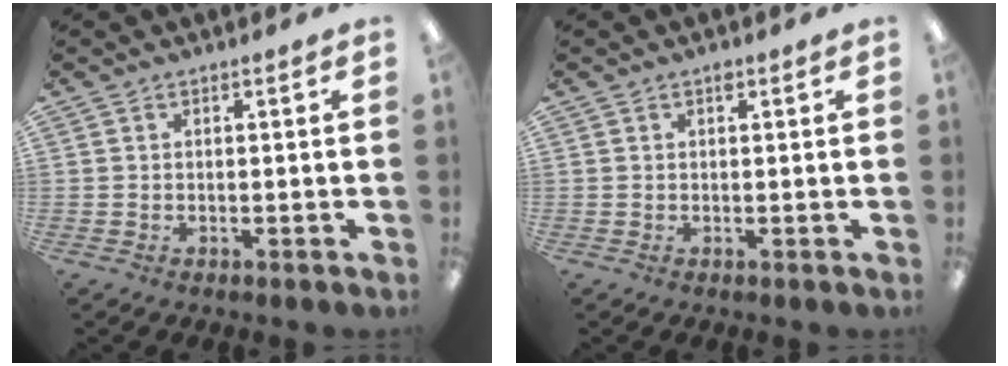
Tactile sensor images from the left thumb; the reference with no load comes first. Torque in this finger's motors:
{"motor_torque": [0.15, -0.05, 0.53, 0.03, 0.00]}